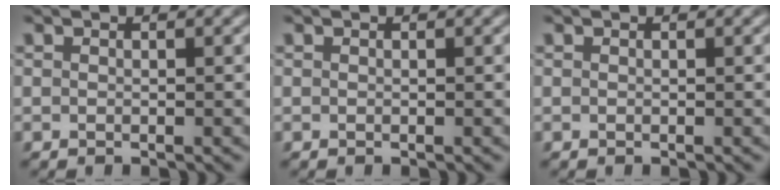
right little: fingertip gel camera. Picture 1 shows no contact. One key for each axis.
{"total": 0.0}
{"total": 0.0}